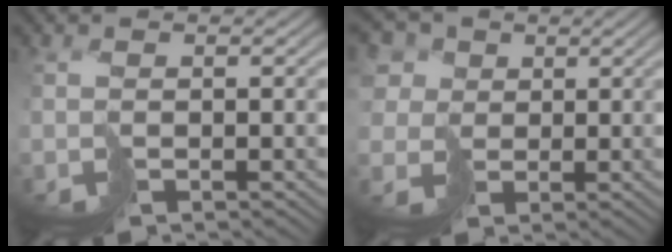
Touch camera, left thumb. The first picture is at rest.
{"total": 6.7, "force": [2.1, 5.7, 2.9], "torque": [-0.116, 0.017, 0.024]}